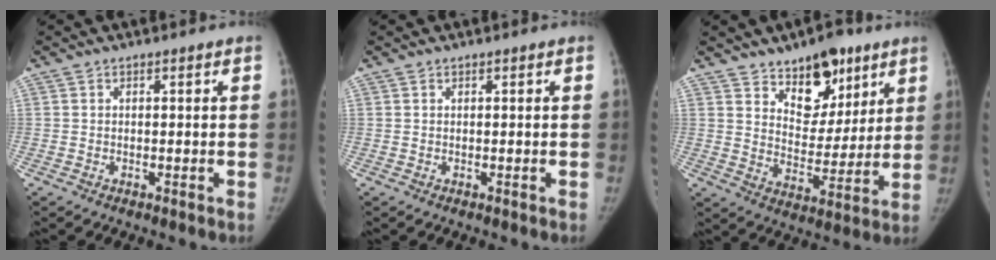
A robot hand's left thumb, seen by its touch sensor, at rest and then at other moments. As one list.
[{"total": 0.0}, {"total": 13.3, "force": [8.6, 7.5, 6.8], "torque": [-0.057, -0.057, 0.141]}]